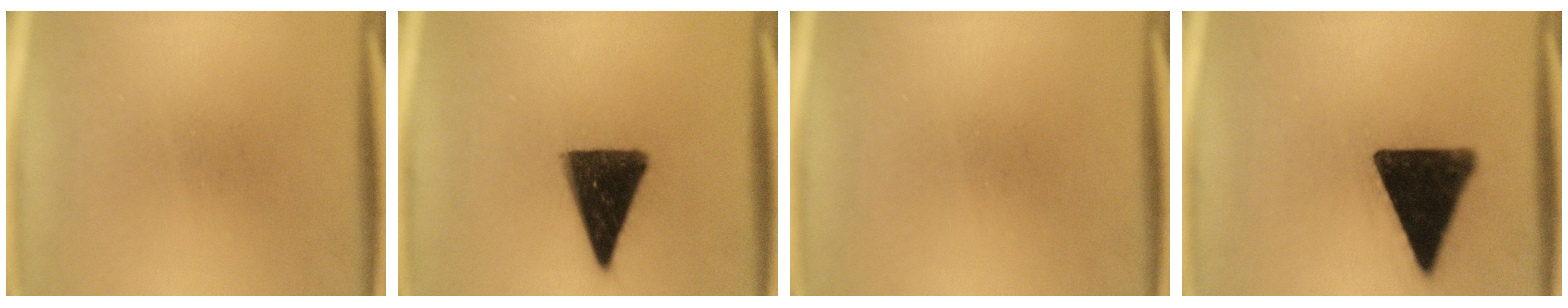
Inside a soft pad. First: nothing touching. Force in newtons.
{"total": 13.6}
{"total": 0.0}
{"total": 16.6}